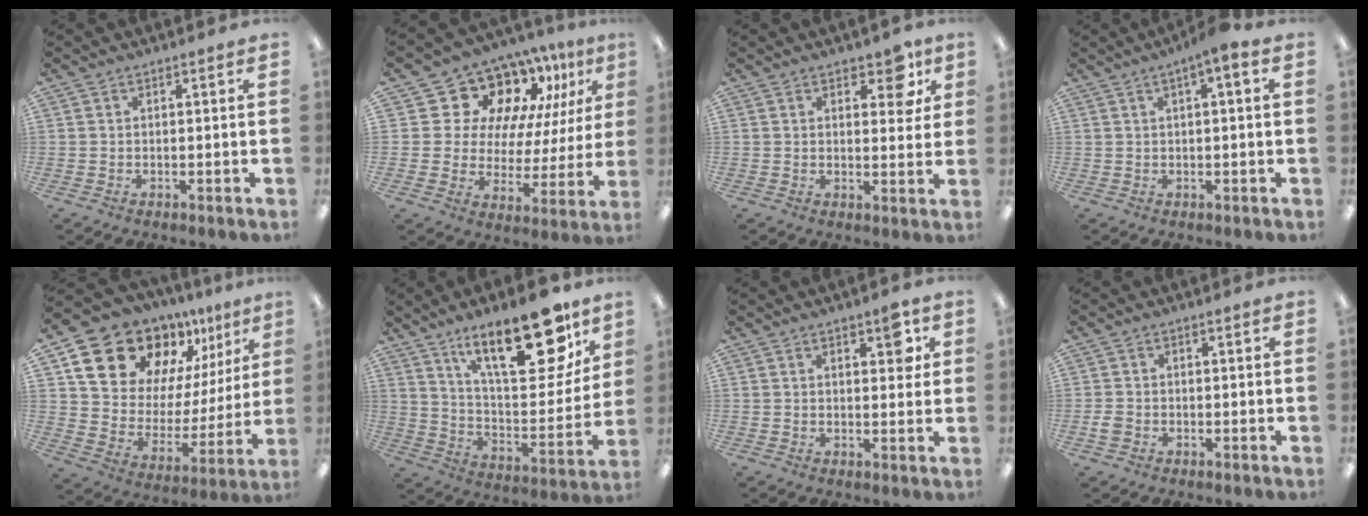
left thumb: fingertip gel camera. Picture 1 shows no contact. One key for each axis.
{"total": 15.0, "fx": 10.8, "fy": 8.8, "fz": 5.4, "tx": -0.119, "ty": -0.079, "tz": 0.195}
{"total": 7.3, "fx": 4.4, "fy": 3.8, "fz": 4.6, "tx": -0.043, "ty": -0.020, "tz": 0.069}
{"total": 3.6, "fx": 0.8, "fy": 0.7, "fz": 3.4, "tx": -0.054, "ty": 0.003, "tz": 0.012}
{"total": 18.6, "fx": 15.1, "fy": 9.3, "fz": 5.3, "tx": -0.110, "ty": -0.121, "tz": 0.276}
{"total": 24.4, "fx": 15.0, "fy": 9.5, "fz": 16.8, "tx": -0.235, "ty": -0.089, "tz": 0.244}
{"total": 5.9, "fx": 2.6, "fy": 2.8, "fz": 4.4, "tx": -0.044, "ty": -0.010, "tz": 0.036}
{"total": 2.2, "fx": -0.7, "fy": 1.7, "fz": 1.1, "tx": -0.017, "ty": 0.004, "tz": -0.013}